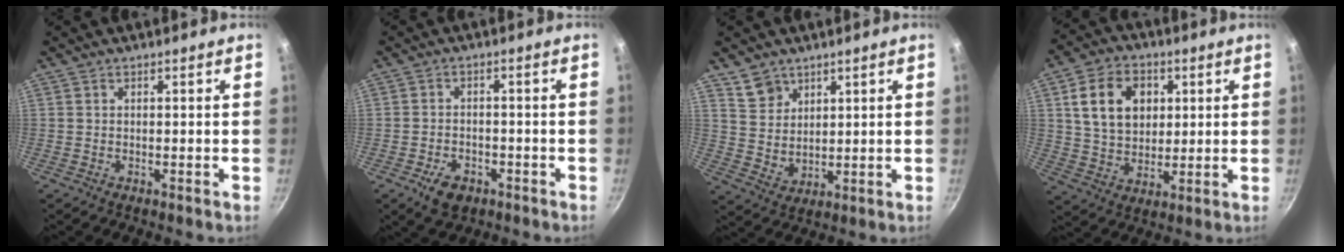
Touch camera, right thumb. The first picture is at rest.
{"total": 5.7, "force": [-2.9, 3.7, 3.2], "torque": [-0.049, 0.017, -0.043]}
{"total": 6.6, "force": [4.2, 4.8, 1.8], "torque": [-0.006, -0.013, 0.091]}
{"total": 13.5, "force": [3.6, 10.0, 8.2], "torque": [-0.121, -0.001, 0.063]}